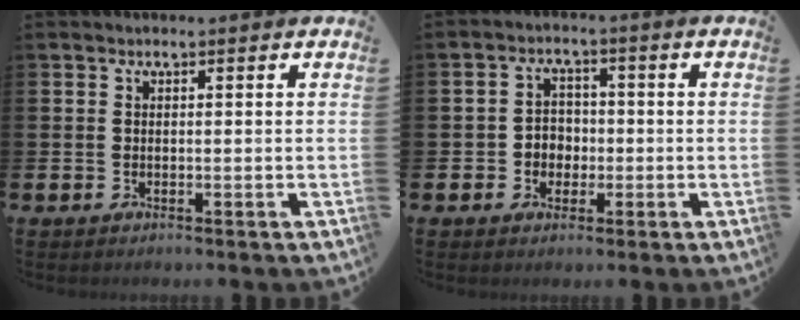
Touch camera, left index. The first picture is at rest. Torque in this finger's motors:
{"motor_torque": [0.58, 0.05, 0.06, 0.04]}